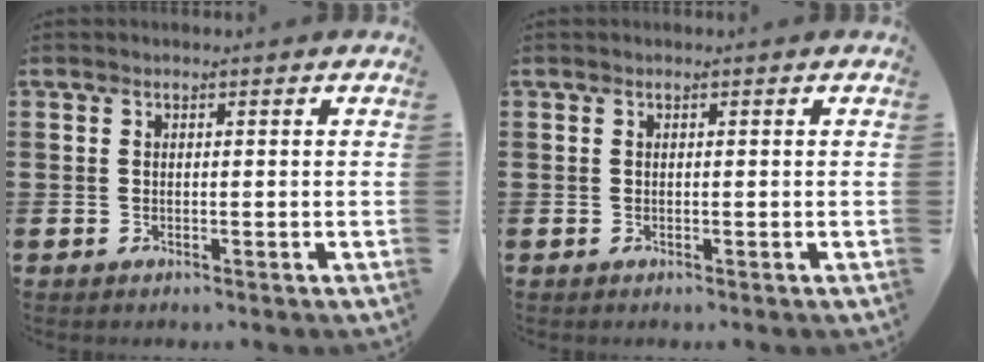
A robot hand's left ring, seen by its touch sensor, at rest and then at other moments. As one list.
[{"total": 0.0}]